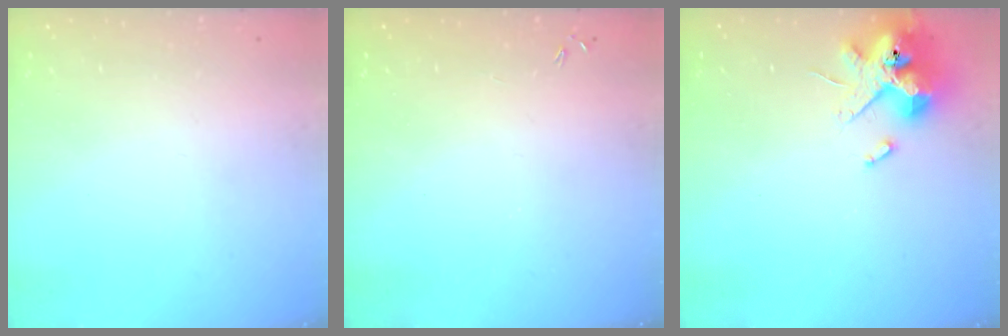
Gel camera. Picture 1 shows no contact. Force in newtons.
{"total": 0.0}
{"total": 12.6, "press": 12.5, "slide": 1.7}